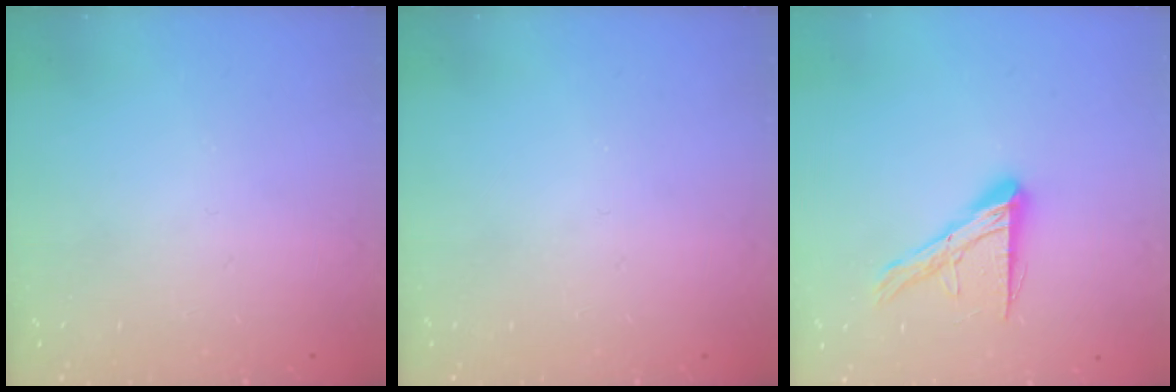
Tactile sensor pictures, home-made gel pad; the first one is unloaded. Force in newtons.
{"total": 0.0}
{"total": 12.0, "press": 12.0, "slide": 0.9}